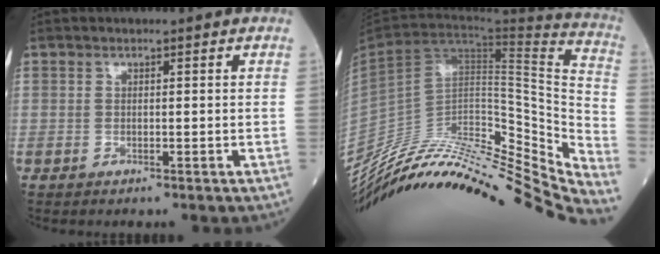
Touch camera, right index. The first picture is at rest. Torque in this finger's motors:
{"motor_torque": [-1.23, -0.91, -0.07, 0.01]}